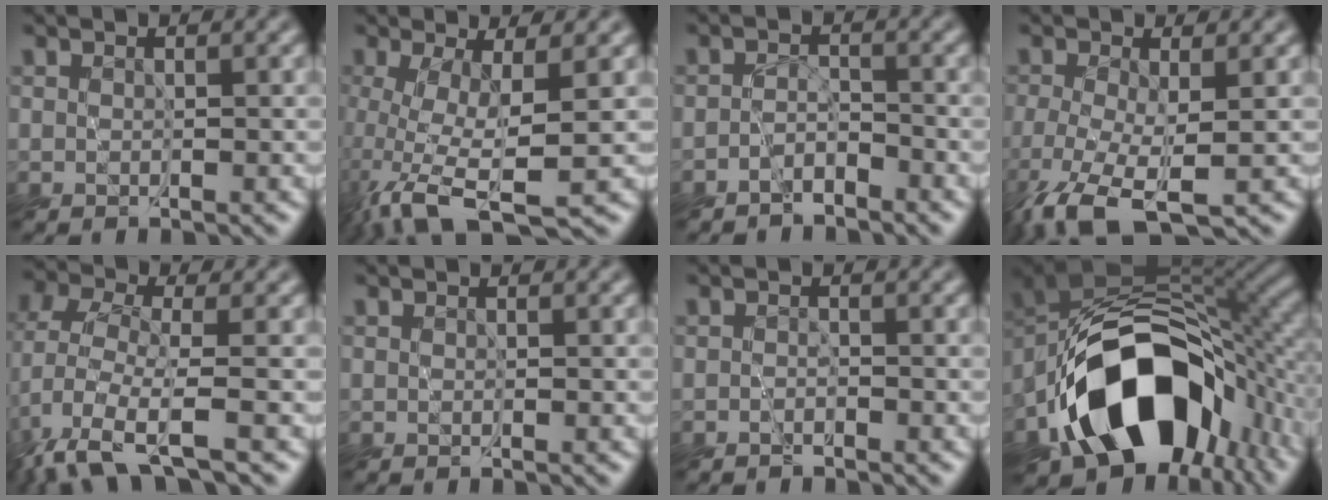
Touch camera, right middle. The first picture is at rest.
{"total": 7.2, "force": [-2.2, 1.8, 6.7], "torque": [-0.130, -0.016, -0.040]}
{"total": 1.9, "force": [-1.8, 0.5, 0.4], "torque": [-0.008, 0.005, -0.040]}
{"total": 5.5, "force": [-2.6, 2.1, 4.4], "torque": [-0.107, -0.017, -0.052]}
{"total": 5.5, "force": [-3.3, 1.5, 4.2], "torque": [-0.099, -0.009, -0.080]}
{"total": 0.0}
{"total": 0.8, "force": [-0.7, 0.4, 0.1], "torque": [-0.001, -0.001, -0.014]}
{"total": 16.0, "force": [-7.0, 9.5, 10.8], "torque": [-0.169, -0.003, -0.120]}